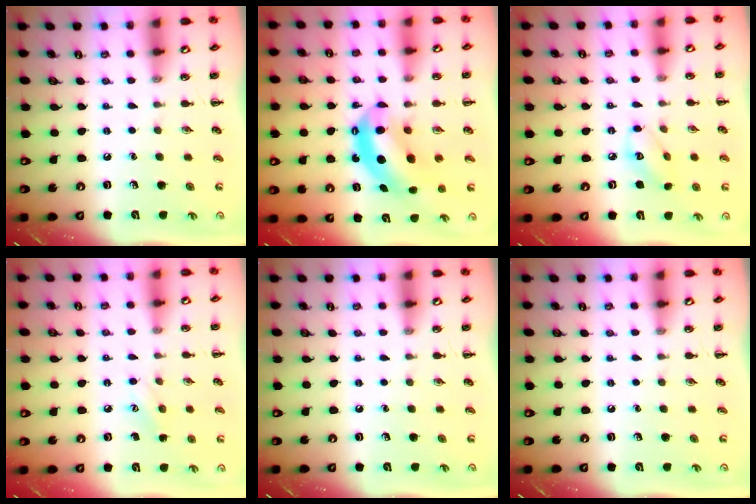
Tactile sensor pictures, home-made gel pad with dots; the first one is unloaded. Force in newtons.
{"total": 10.1, "press": 9.7, "slide": 2.7}
{"total": 5.9, "press": 5.8, "slide": 0.8}
{"total": 6.5, "press": 6.3, "slide": 1.7}
{"total": 0.0}
{"total": 0.0}